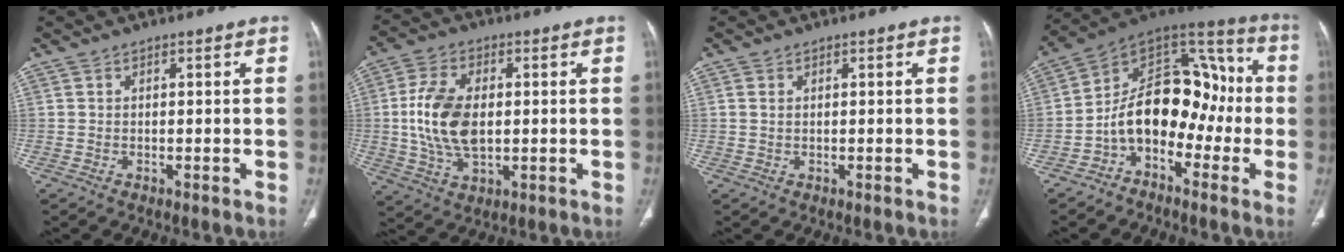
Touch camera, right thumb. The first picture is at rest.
{"total": 12.6, "force": [0.4, 7.4, 10.2], "torque": [-0.201, 0.002, 0.011]}
{"total": 0.9, "force": [0.3, 0.6, 0.6], "torque": [-0.014, 0.001, 0.008]}
{"total": 16.7, "force": [-3.9, 11.3, 11.7], "torque": [-0.144, 0.087, -0.076]}